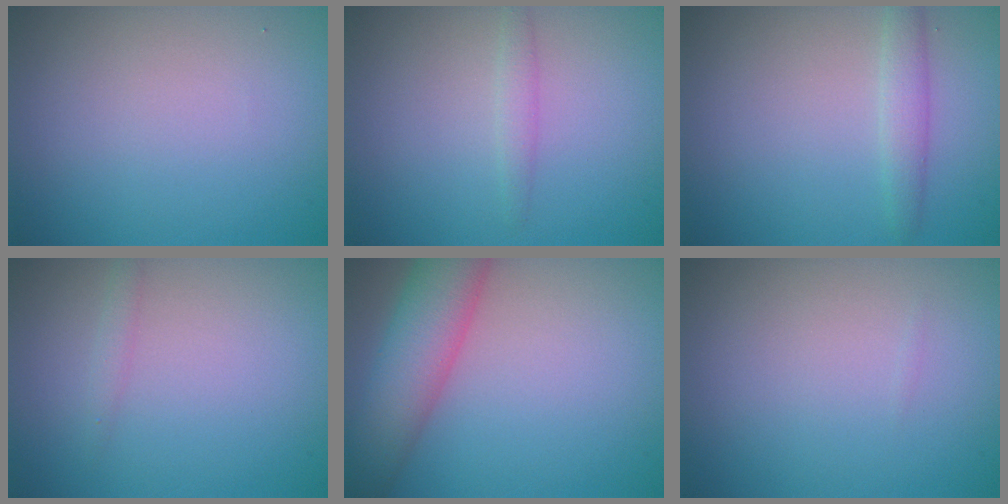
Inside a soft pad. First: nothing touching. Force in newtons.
{"total": 1.1, "press": 1.1, "slide": 0.0}
{"total": 1.9, "press": 1.8, "slide": 0.1}
{"total": 0.8, "press": 0.8, "slide": 0.0}
{"total": 6.8, "press": 6.8, "slide": 0.4}
{"total": 0.0}